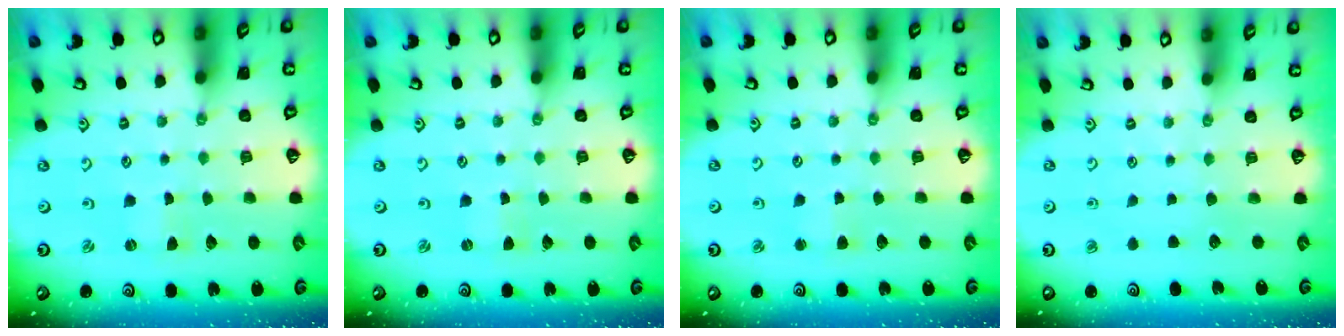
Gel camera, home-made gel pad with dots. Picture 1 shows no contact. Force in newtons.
{"total": 0.0}
{"total": 3.1, "press": 3.1, "slide": 0.4}
{"total": 0.0}